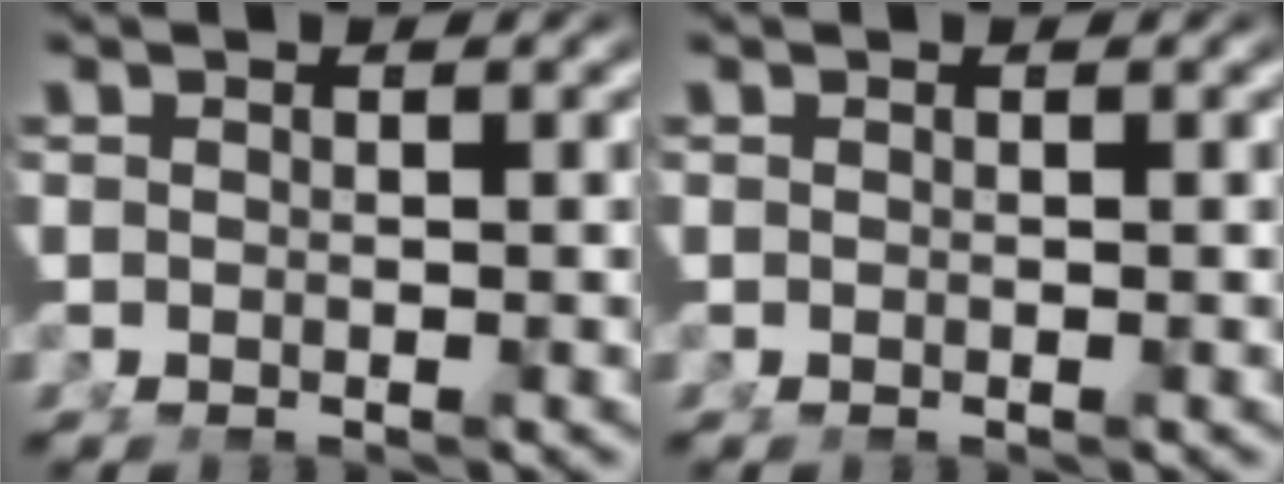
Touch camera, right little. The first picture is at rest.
{"total": 0.0}